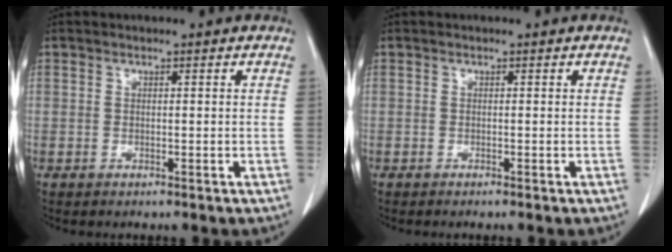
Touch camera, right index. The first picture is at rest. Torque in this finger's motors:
{"motor_torque": [-0.08, -0.02, -0.02, 0.01]}